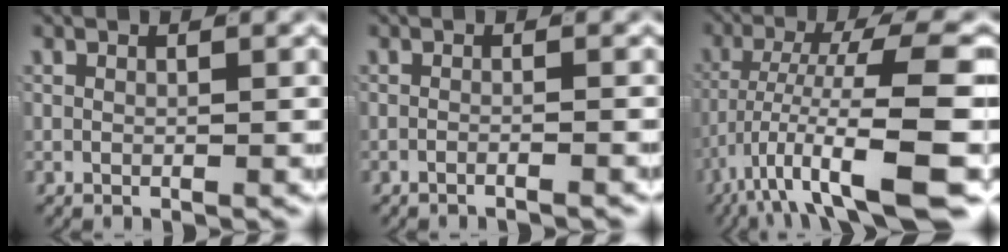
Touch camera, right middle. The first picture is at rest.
{"total": 1.4, "force": [-1.3, -0.1, 0.6], "torque": [-0.011, 0.004, -0.026]}
{"total": 12.5, "force": [-6.4, 3.1, 10.3], "torque": [-0.154, -0.018, -0.085]}